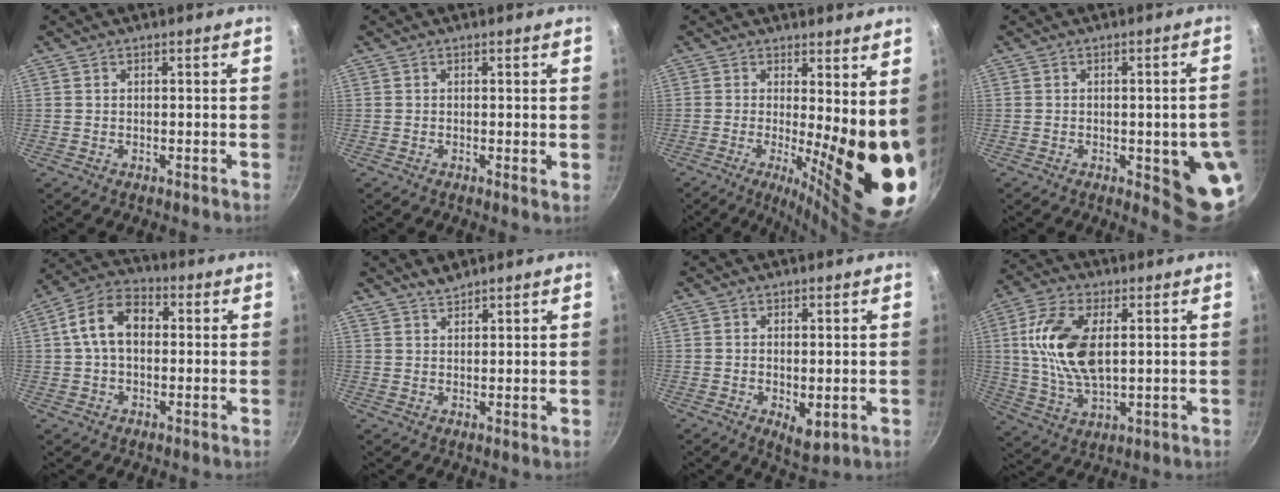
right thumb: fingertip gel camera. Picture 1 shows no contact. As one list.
[{"total": 0.7, "force": [0.2, 0.1, 0.6], "torque": [-0.010, -0.005, 0.001]}, {"total": 16.2, "force": [0.8, 5.1, 15.4], "torque": [-0.178, -0.046, 0.020]}, {"total": 11.2, "force": [-2.2, 3.6, 10.4], "torque": [-0.086, 0.004, -0.023]}, {"total": 10.5, "force": [1.3, 7.1, 7.7], "torque": [-0.117, 0.028, 0.005]}, {"total": 2.9, "force": [2.8, 0.6, 0.6], "torque": [-0.004, -0.008, 0.050]}, {"total": 4.1, "force": [-0.2, 2.2, 3.5], "torque": [-0.048, -0.012, 0.004]}, {"total": 14.2, "force": [2.4, 7.3, 11.9], "torque": [-0.228, -0.001, 0.046]}]